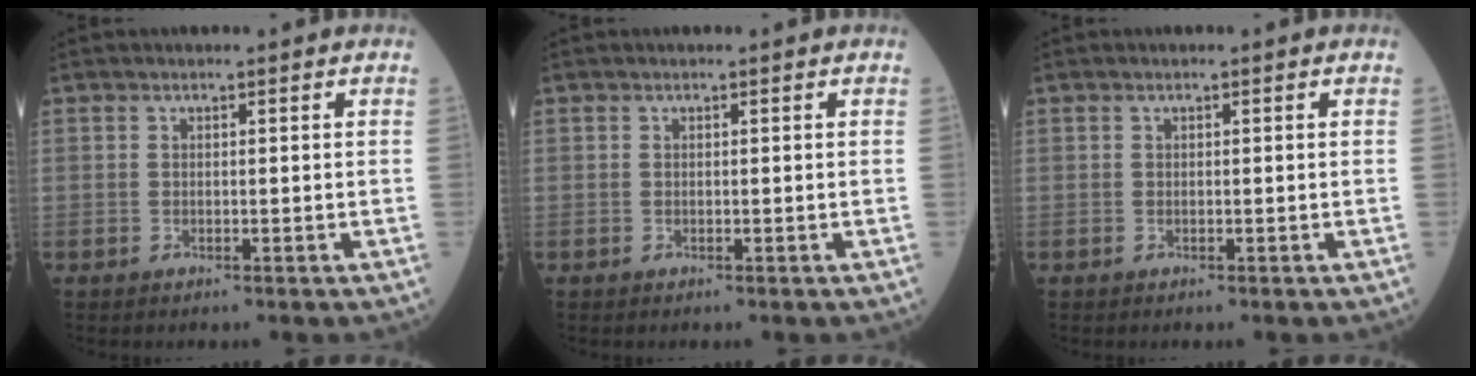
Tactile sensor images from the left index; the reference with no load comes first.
{"total": 0.0}
{"total": 0.0}